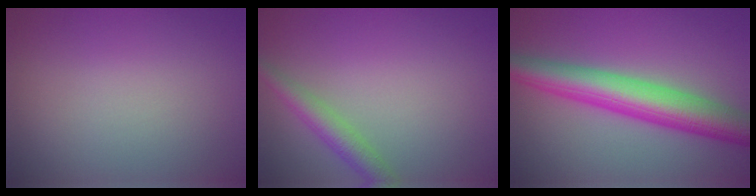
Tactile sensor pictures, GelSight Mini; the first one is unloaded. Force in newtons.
{"total": 2.7, "press": 2.7, "slide": 0.1}
{"total": 7.5, "press": 7.5, "slide": 0.1}